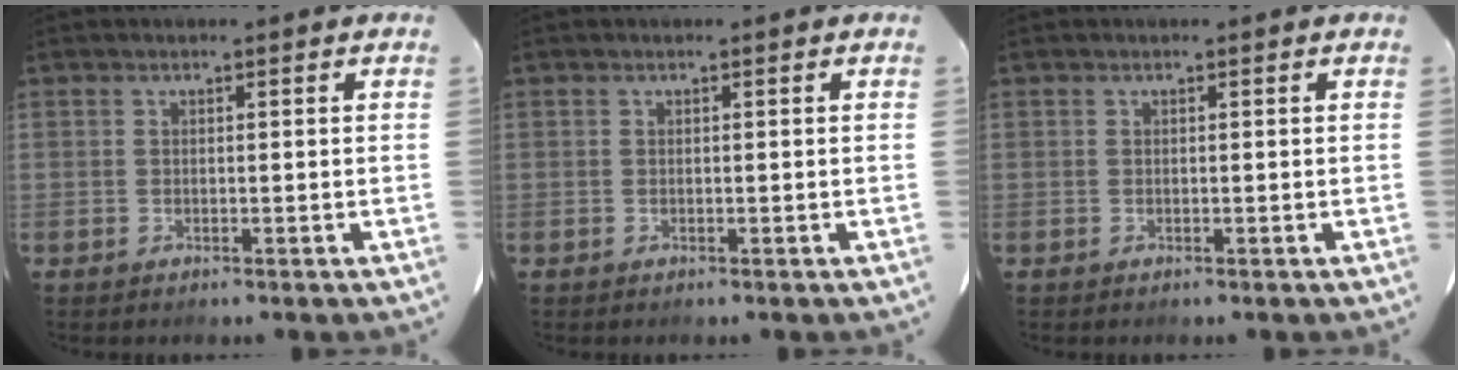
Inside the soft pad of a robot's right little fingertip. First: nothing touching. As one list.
[{"total": 0.0}, {"total": 0.0}]